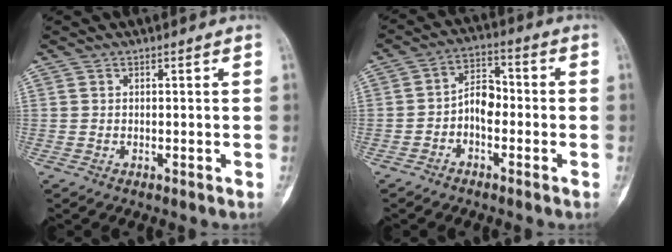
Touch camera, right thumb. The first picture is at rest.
{"total": 6.0, "force": [-1.7, 3.9, 4.3], "torque": [-0.055, 0.032, -0.041]}